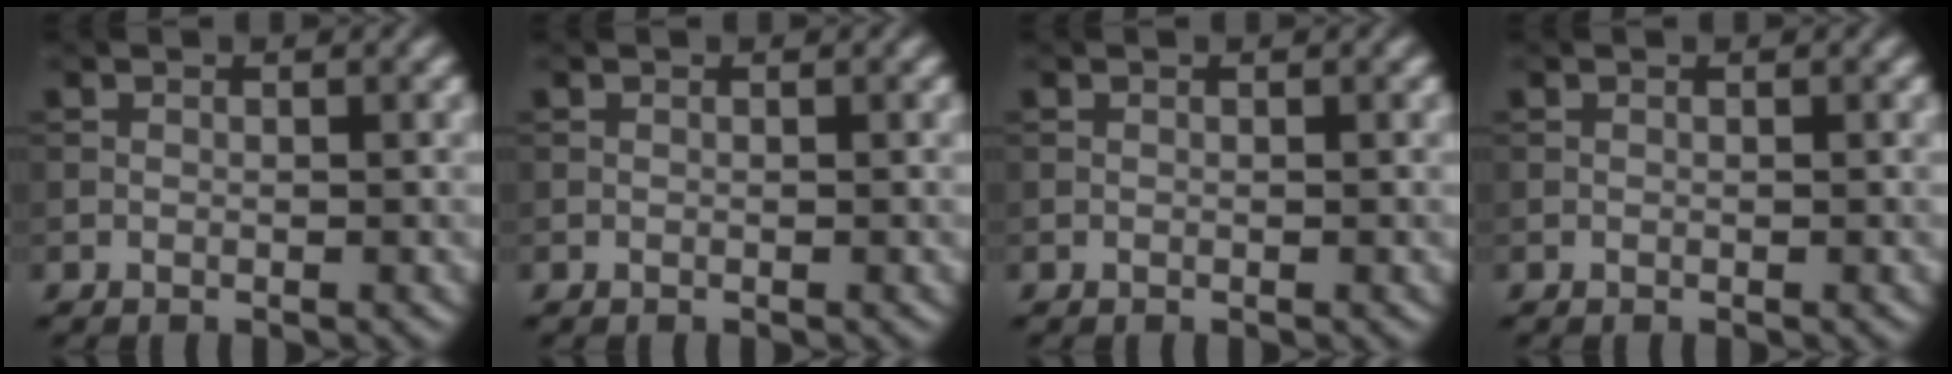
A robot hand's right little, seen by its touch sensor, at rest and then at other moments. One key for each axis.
{"total": 0.0}
{"total": 0.0}
{"total": 0.0}